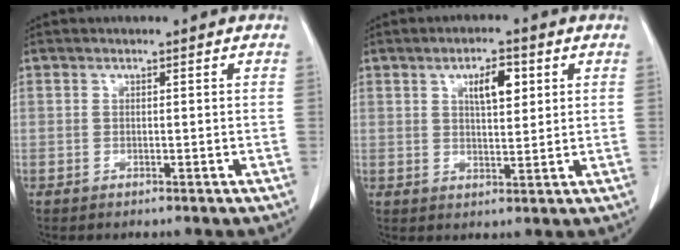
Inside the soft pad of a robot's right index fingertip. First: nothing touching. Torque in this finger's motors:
{"motor_torque": [0.13, 0.11, 0.24, 0.07]}